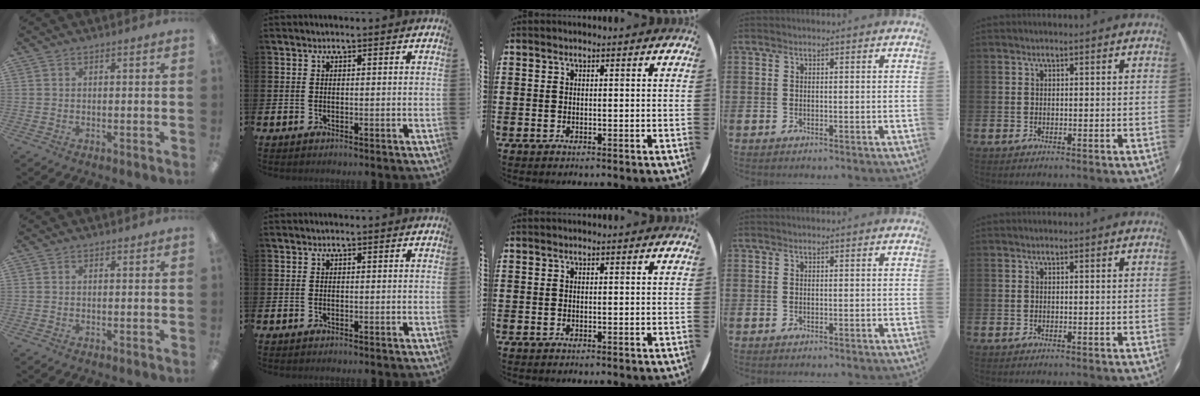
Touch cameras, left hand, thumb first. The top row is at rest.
{}